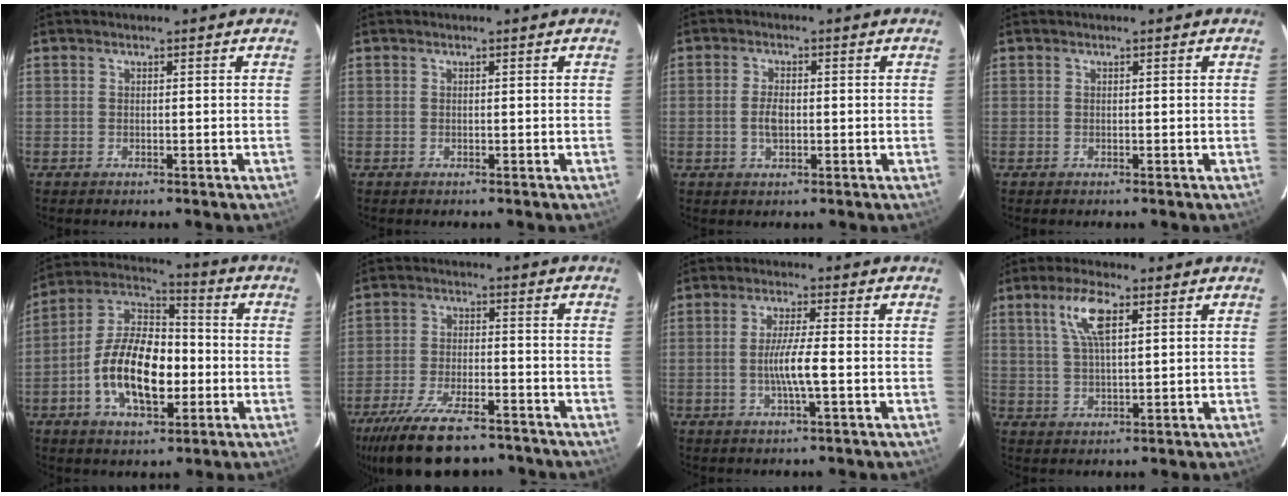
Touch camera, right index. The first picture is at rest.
{"total": 0.0}
{"total": 3.4, "force": [-0.4, 1.8, 2.8], "torque": [-0.054, 0.001, -0.004]}
{"total": 0.0}
{"total": 16.3, "force": [-3.9, 8.4, 13.4], "torque": [-0.259, 0.013, -0.068]}
{"total": 17.4, "force": [-13.3, 6.1, 9.5], "torque": [-0.202, -0.030, -0.210]}
{"total": 5.6, "force": [-1.2, -0.2, 5.4], "torque": [-0.097, -0.006, -0.021]}
{"total": 7.4, "force": [3.2, 2.2, 6.3], "torque": [-0.122, 0.009, 0.064]}